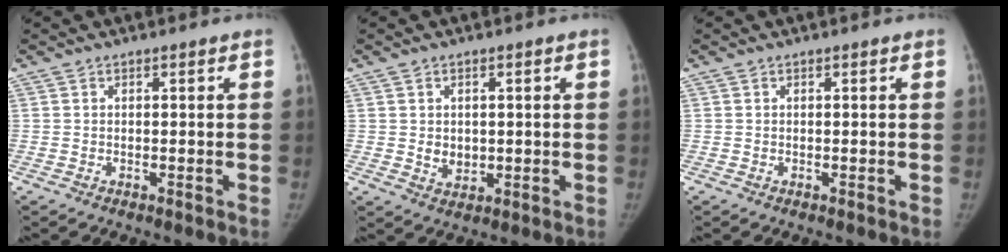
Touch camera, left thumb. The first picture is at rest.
{"total": 3.6, "force": [0.2, 2.9, 2.1], "torque": [-0.021, -0.006, 0.013]}
{"total": 0.0}